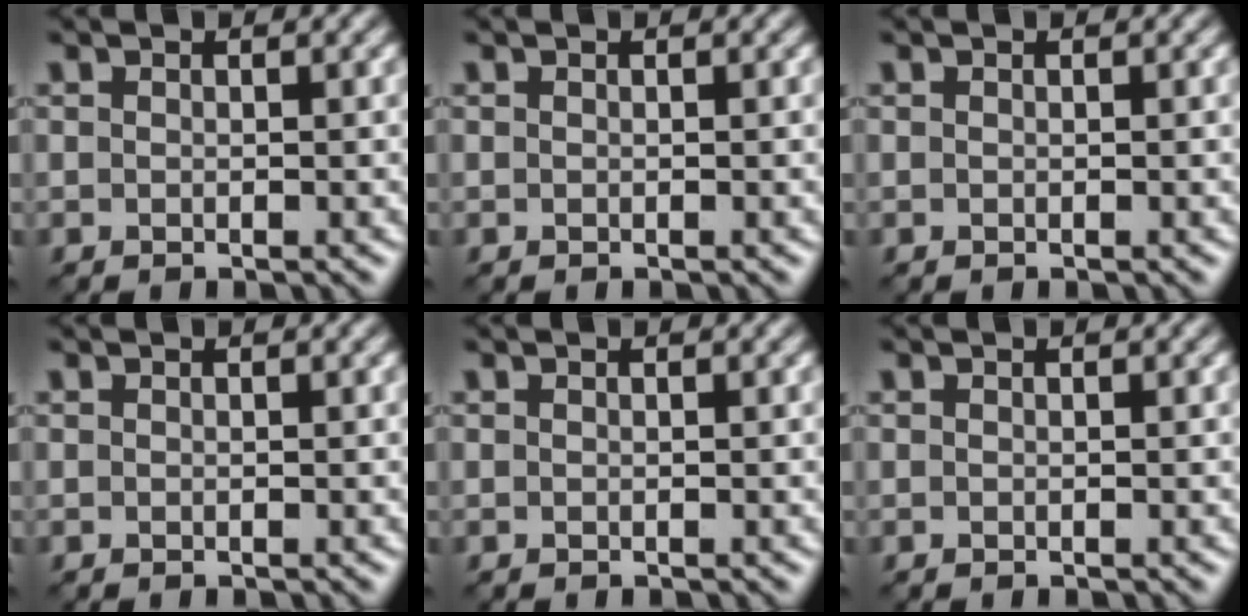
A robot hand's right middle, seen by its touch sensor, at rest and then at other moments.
{"total": 0.0}
{"total": 0.0}
{"total": 0.0}
{"total": 0.0}
{"total": 0.0}